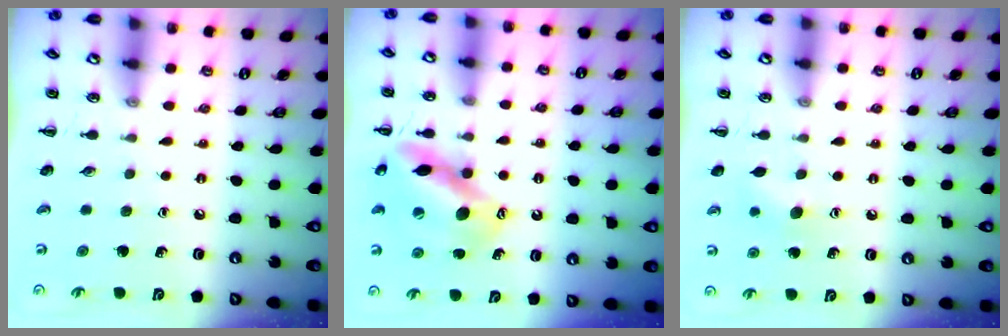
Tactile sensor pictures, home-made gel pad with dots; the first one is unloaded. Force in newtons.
{"total": 13.6, "press": 13.2, "slide": 3.6}
{"total": 6.5, "press": 6.4, "slide": 1.2}